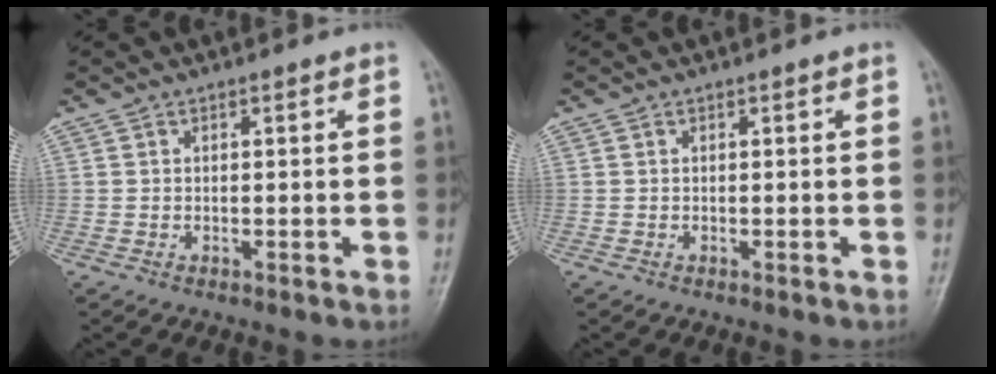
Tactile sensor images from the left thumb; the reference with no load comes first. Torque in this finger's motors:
{"motor_torque": [0.00, 0.01, -0.01, -0.05, 0.00]}